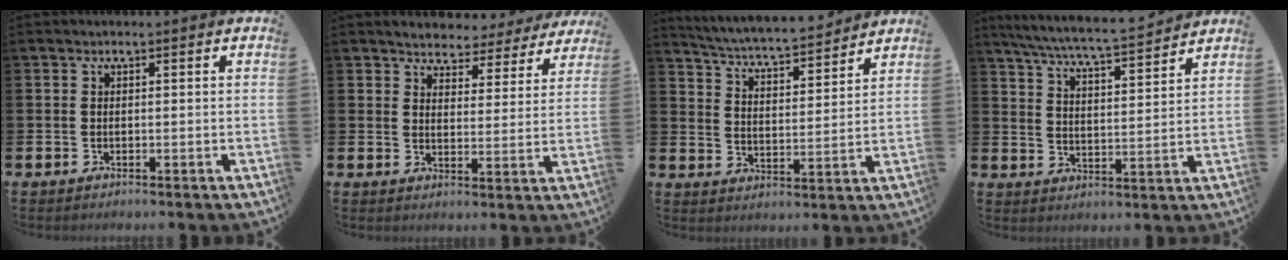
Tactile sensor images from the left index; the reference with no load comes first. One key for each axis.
{"total": 3.8, "fx": 3.6, "fy": 1.1, "fz": 0.0, "tx": -0.020, "ty": -0.027, "tz": 0.060}
{"total": 5.6, "fx": 5.5, "fy": 0.2, "fz": 1.3, "tx": -0.053, "ty": -0.044, "tz": 0.091}
{"total": 6.8, "fx": 6.5, "fy": 0.0, "fz": 2.1, "tx": -0.068, "ty": -0.046, "tz": 0.112}